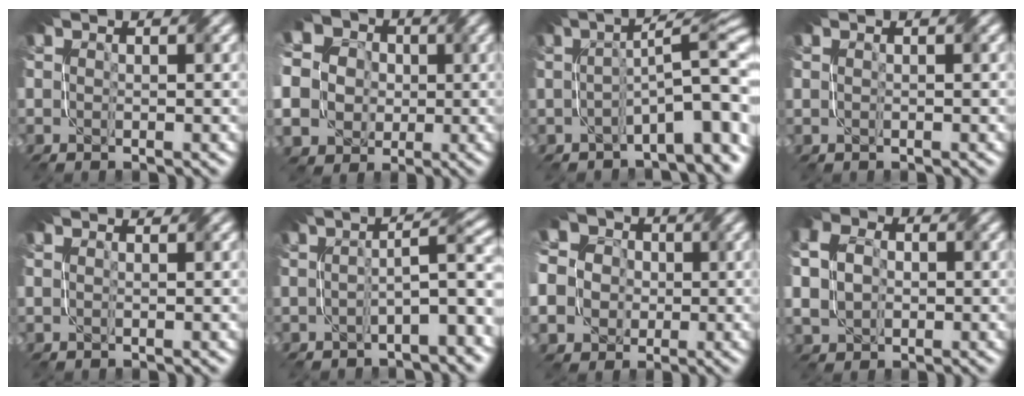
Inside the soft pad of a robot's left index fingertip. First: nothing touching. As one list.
[{"total": 15.1, "force": [-1.7, 14.3, 4.8], "torque": [-0.159, -0.012, -0.051]}, {"total": 8.5, "force": [-3.0, 2.1, 7.7], "torque": [-0.097, 0.011, -0.044]}, {"total": 0.0}, {"total": 0.5, "force": [0.4, 0.3, 0.0], "torque": [-0.002, -0.002, 0.003]}, {"total": 4.4, "force": [-1.7, 0.6, 4.0], "torque": [-0.059, 0.017, -0.033]}, {"total": 12.0, "force": [-2.2, 11.2, 3.7], "torque": [-0.120, -0.005, -0.052]}, {"total": 5.8, "force": [0.4, 4.7, 3.4], "torque": [-0.086, 0.019, -0.005]}]